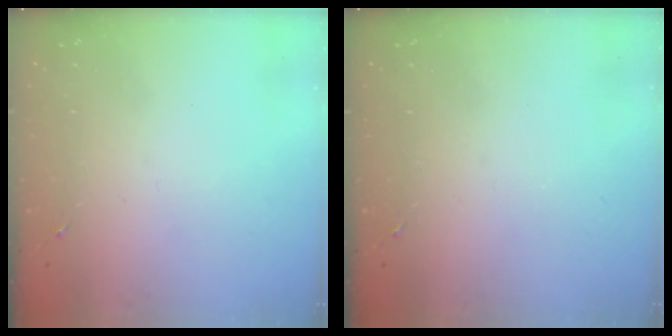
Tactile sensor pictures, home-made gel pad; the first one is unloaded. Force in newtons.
{"total": 0.0}